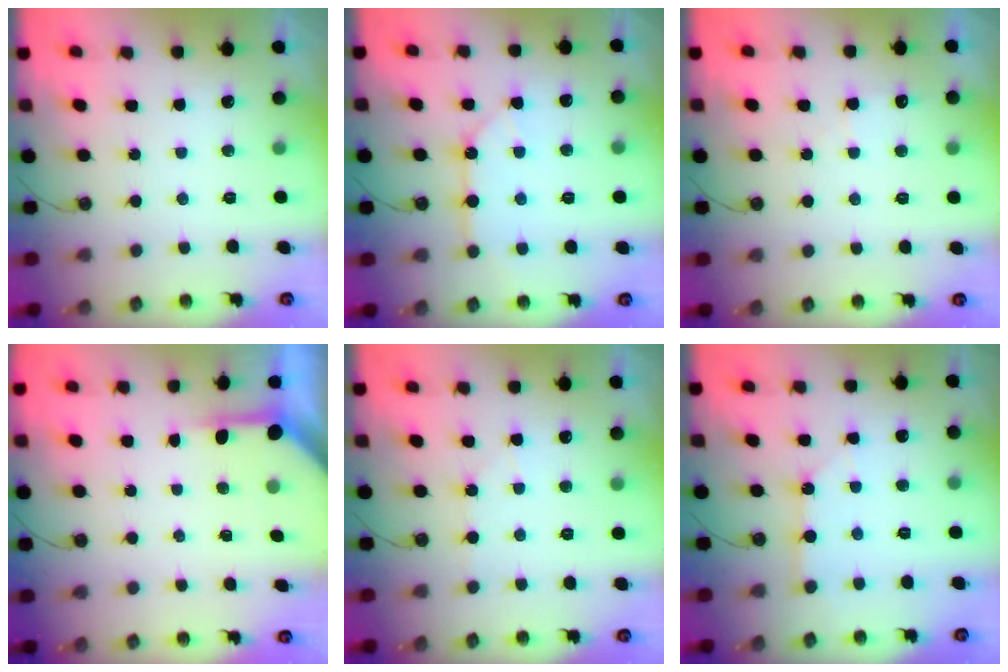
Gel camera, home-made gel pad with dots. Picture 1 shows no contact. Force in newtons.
{"total": 10.7, "press": 10.6, "slide": 1.3}
{"total": 5.0, "press": 4.9, "slide": 0.9}
{"total": 3.9, "press": 3.9, "slide": 0.4}
{"total": 3.4, "press": 3.4, "slide": 0.7}
{"total": 2.6, "press": 2.6, "slide": 0.3}